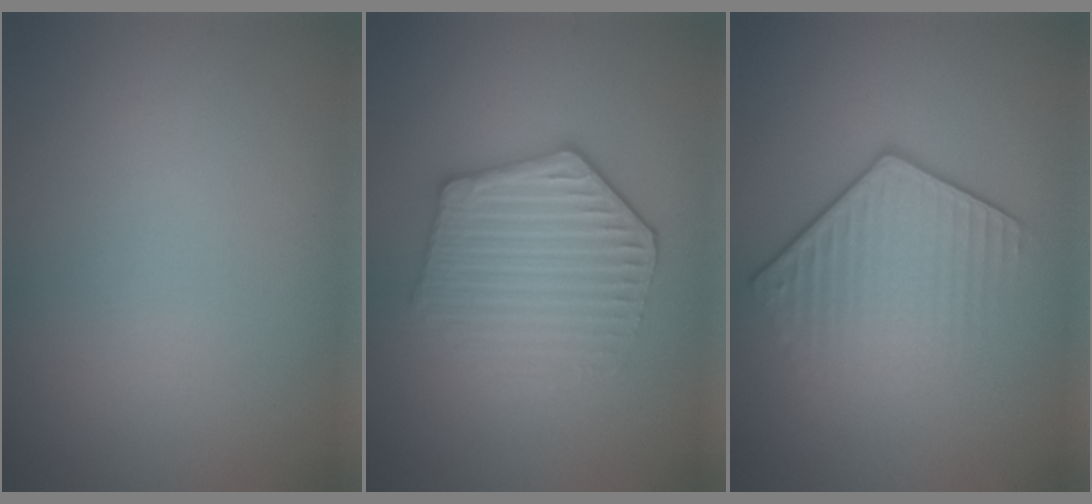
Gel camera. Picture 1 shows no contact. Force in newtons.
{"total": 4.4, "press": 4.0, "slide": 1.8}
{"total": 4.1, "press": 3.0, "slide": 2.8}